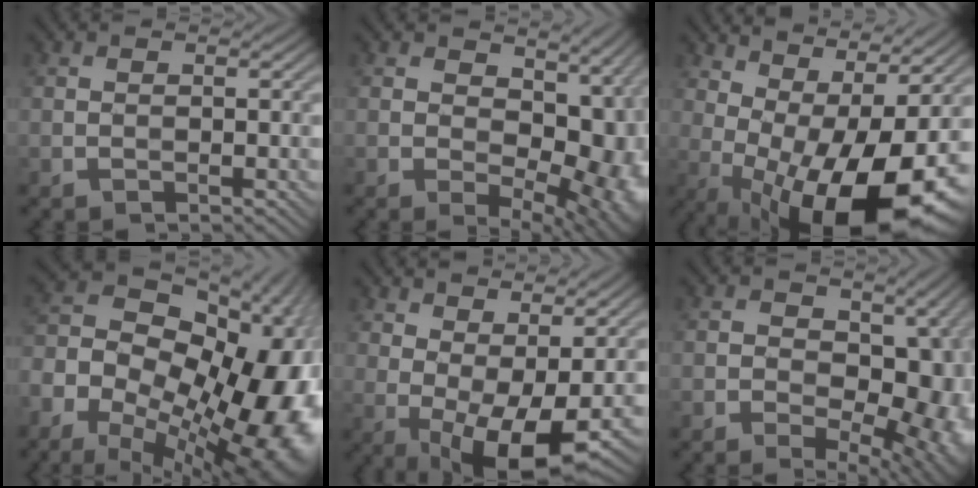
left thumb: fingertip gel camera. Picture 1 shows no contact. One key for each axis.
{"total": 14.7, "fx": 0.3, "fy": 8.9, "fz": 11.7, "tx": -0.123, "ty": -0.014, "tz": 0.035}
{"total": 17.1, "fx": -0.7, "fy": 7.3, "fz": 15.5, "tx": -0.205, "ty": -0.008, "tz": 0.016}
{"total": 21.8, "fx": -6.6, "fy": 14.2, "fz": 15.2, "tx": -0.260, "ty": -0.018, "tz": -0.088}
{"total": 10.7, "fx": 1.1, "fy": 4.8, "fz": 9.5, "tx": -0.153, "ty": 0.002, "tz": 0.034}
{"total": 14.8, "fx": -2.8, "fy": 9.1, "fz": 11.3, "tx": -0.118, "ty": -0.005, "tz": -0.012}